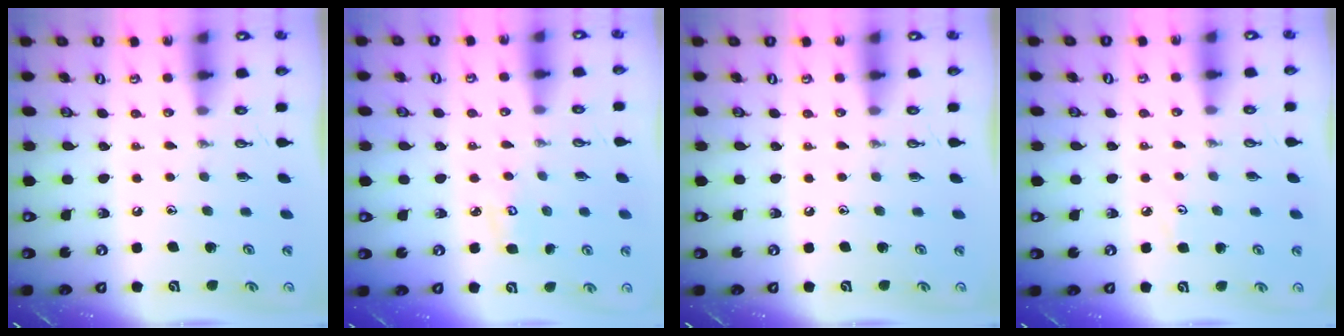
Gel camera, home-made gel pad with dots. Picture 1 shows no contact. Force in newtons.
{"total": 4.6, "press": 4.6, "slide": 0.2}
{"total": 0.0}
{"total": 2.8, "press": 2.8, "slide": 0.4}